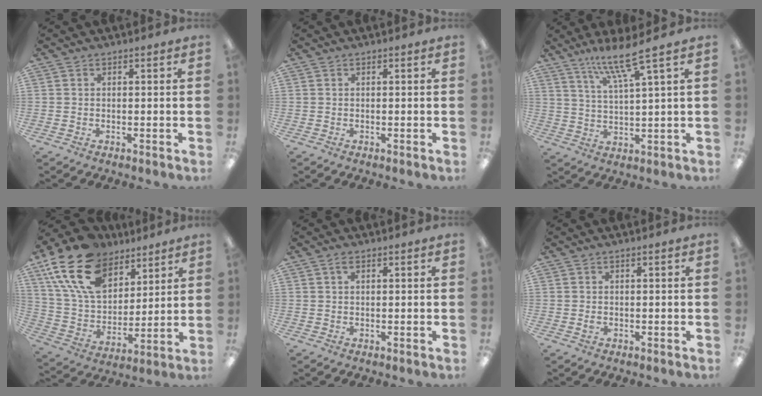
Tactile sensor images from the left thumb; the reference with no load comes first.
{"total": 0.0}
{"total": 9.6, "force": [7.1, 0.5, 6.4], "torque": [-0.134, -0.027, 0.123]}
{"total": 20.3, "force": [12.2, 12.4, 10.5], "torque": [-0.223, -0.048, 0.225]}
{"total": 1.3, "force": [0.9, 0.5, 0.6], "torque": [-0.008, 0.001, 0.014]}
{"total": 1.1, "force": [-0.1, 0.5, 1.0], "torque": [-0.027, -0.003, -0.005]}